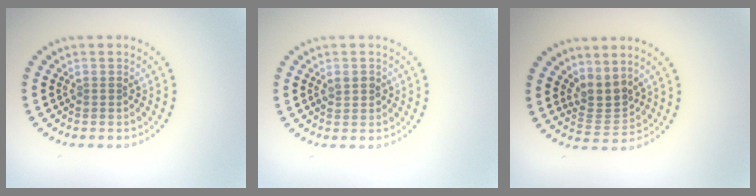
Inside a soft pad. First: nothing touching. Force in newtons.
{"total": 1.5, "press": 1.5, "slide": 0.2}
{"total": 2.8, "press": 2.1, "slide": 1.8}